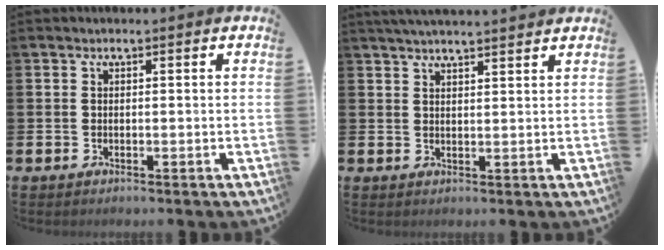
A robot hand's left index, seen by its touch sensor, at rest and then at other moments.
{"total": 3.0, "force": [3.0, -0.1, 0.6], "torque": [-0.016, -0.009, 0.054]}